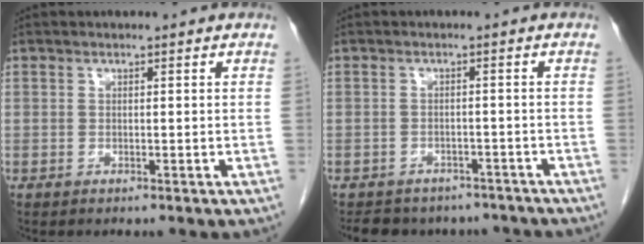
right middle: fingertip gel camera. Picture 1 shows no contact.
{"total": 10.1, "force": [-8.7, 4.7, 2.0], "torque": [-0.032, 0.008, -0.100]}